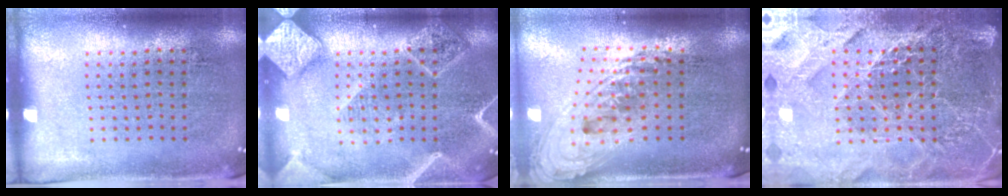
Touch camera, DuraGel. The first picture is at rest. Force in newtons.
{"total": 2.3, "press": 2.2, "slide": 0.3}
{"total": 2.4, "press": 1.7, "slide": 1.6}
{"total": 5.1, "press": 4.6, "slide": 2.3}